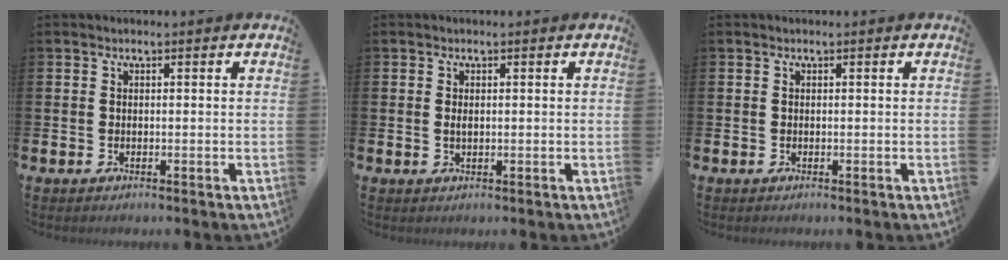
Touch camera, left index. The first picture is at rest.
{"total": 0.6, "force": [0.1, 0.2, 0.5], "torque": [-0.002, -0.002, 0.000]}
{"total": 0.0}